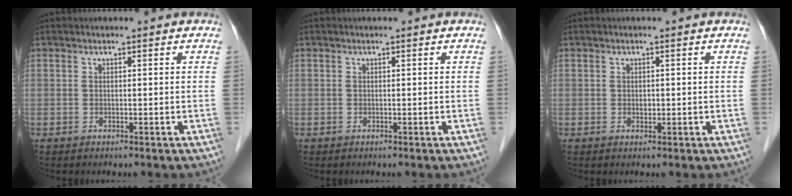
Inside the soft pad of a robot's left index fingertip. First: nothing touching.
{"total": 0.0}
{"total": 0.7, "force": [0.0, 0.5, 0.5], "torque": [-0.008, 0.000, 0.000]}